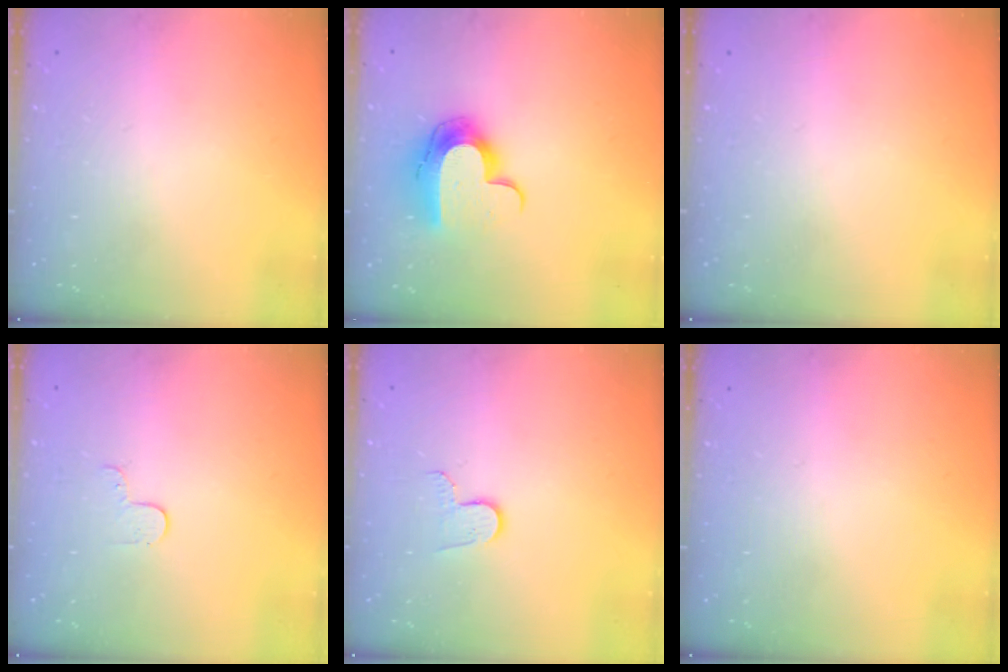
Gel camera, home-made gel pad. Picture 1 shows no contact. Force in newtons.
{"total": 12.0, "press": 12.0, "slide": 1.0}
{"total": 0.0}
{"total": 2.9, "press": 2.9, "slide": 0.3}
{"total": 5.8, "press": 5.8, "slide": 0.5}
{"total": 0.0}